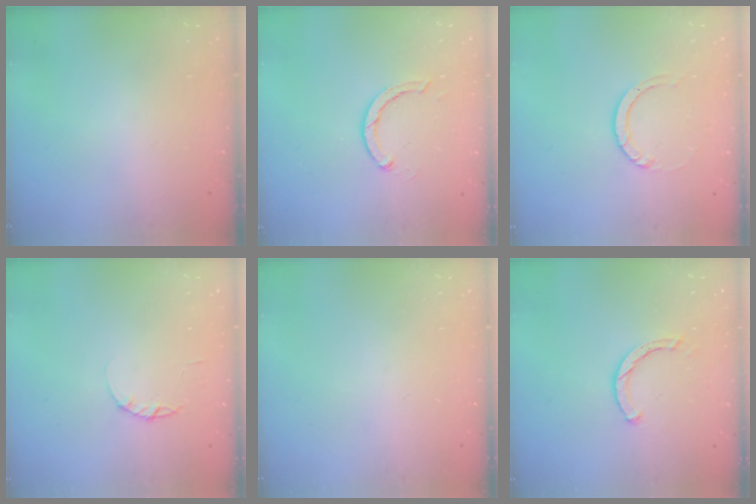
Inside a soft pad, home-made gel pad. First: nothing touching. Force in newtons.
{"total": 2.9, "press": 2.9, "slide": 0.4}
{"total": 3.0, "press": 3.0, "slide": 0.3}
{"total": 2.2, "press": 2.2, "slide": 0.4}
{"total": 0.0}
{"total": 2.0, "press": 2.0, "slide": 0.2}